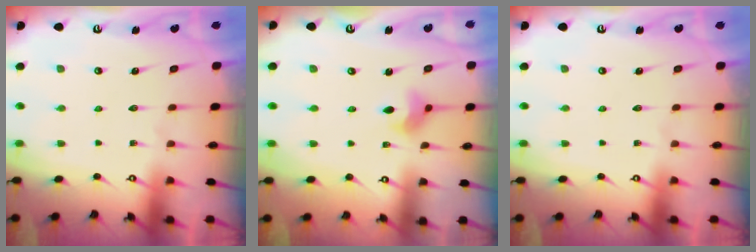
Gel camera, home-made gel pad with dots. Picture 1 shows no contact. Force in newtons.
{"total": 6.9, "press": 6.7, "slide": 1.9}
{"total": 0.0}